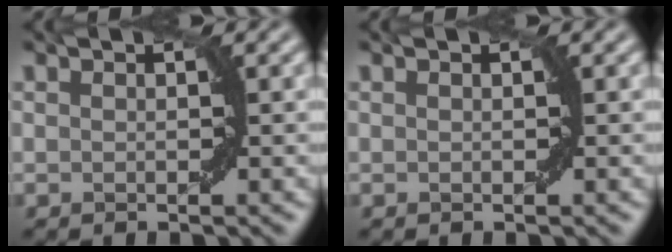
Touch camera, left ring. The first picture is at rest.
{"total": 0.0}